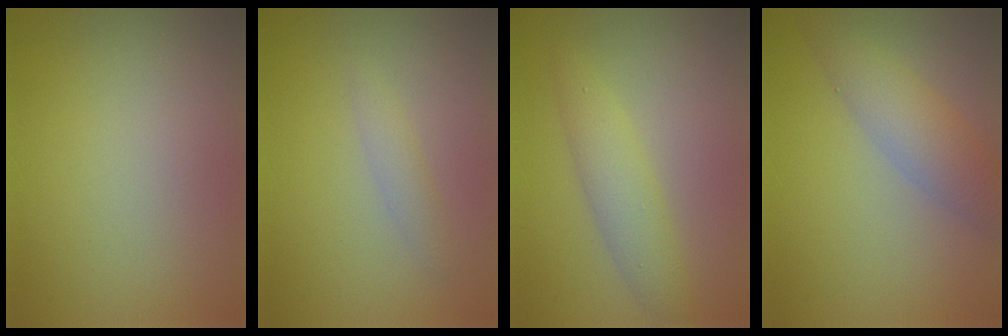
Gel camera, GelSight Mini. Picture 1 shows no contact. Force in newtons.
{"total": 1.2, "press": 1.2, "slide": 0.1}
{"total": 2.9, "press": 2.9, "slide": 0.1}
{"total": 3.8, "press": 3.8, "slide": 0.1}